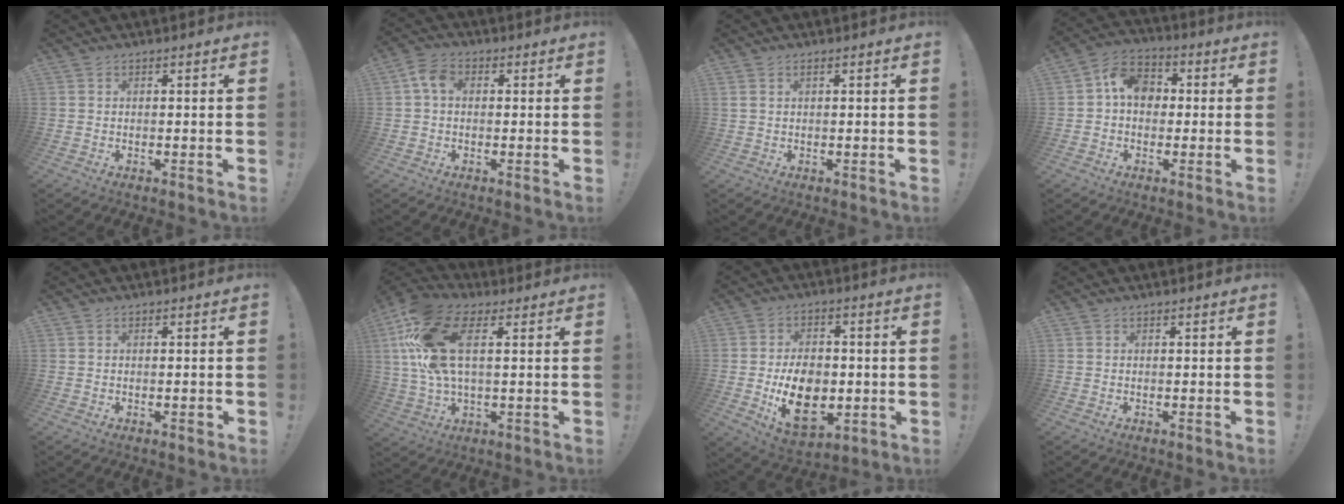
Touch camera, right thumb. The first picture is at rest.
{"total": 5.7, "force": [0.7, 3.8, 4.2], "torque": [-0.088, 0.014, 0.017]}
{"total": 1.2, "force": [0.5, 0.3, 1.1], "torque": [-0.024, 0.002, 0.010]}
{"total": 9.4, "force": [1.3, 7.3, 5.9], "torque": [-0.098, 0.018, 0.029]}
{"total": 1.1, "force": [-0.5, 0.4, 0.9], "torque": [-0.010, 0.001, -0.008]}
{"total": 17.5, "force": [5.4, 8.5, 14.3], "torque": [-0.290, -0.003, 0.097]}
{"total": 15.3, "force": [-3.4, 10.8, 10.4], "torque": [-0.164, 0.006, -0.051]}
{"total": 0.0}